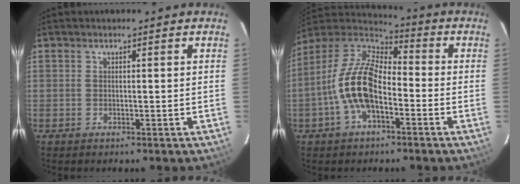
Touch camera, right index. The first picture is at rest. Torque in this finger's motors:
{"motor_torque": [1.69, -0.45, 1.05, 0.21]}